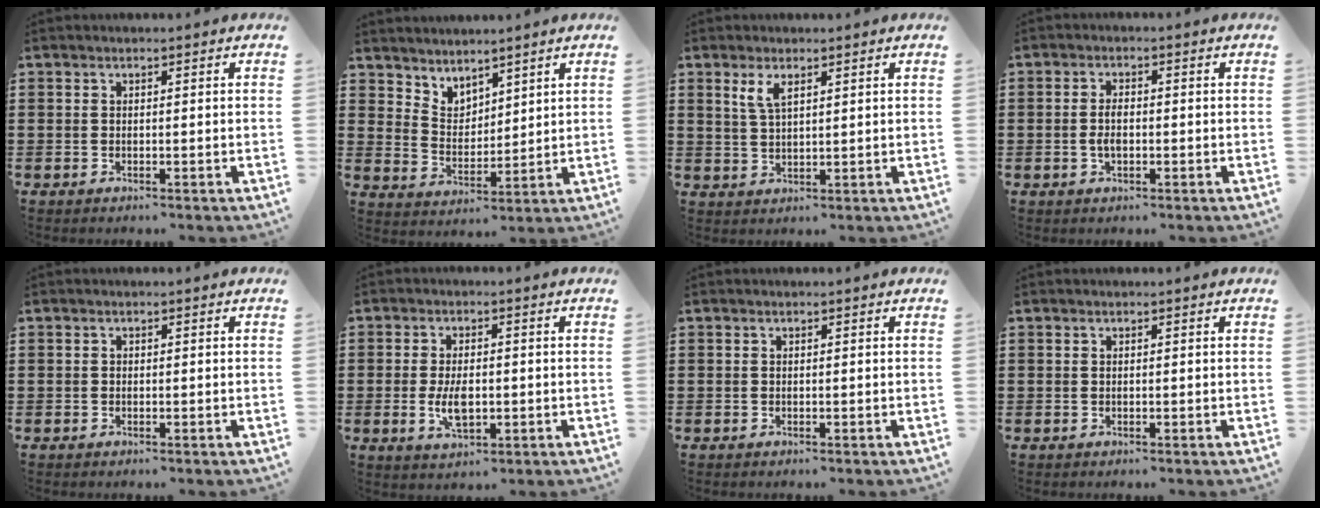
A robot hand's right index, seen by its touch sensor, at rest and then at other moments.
{"total": 4.1, "force": [3.8, 1.4, -0.5], "torque": [-0.007, -0.014, 0.073]}
{"total": 3.2, "force": [1.7, 1.1, 2.5], "torque": [-0.054, 0.005, 0.029]}
{"total": 2.9, "force": [-0.4, 1.4, 2.5], "torque": [-0.054, 0.000, -0.010]}
{"total": 0.0}
{"total": 5.0, "force": [-0.7, 2.6, 4.3], "torque": [-0.095, -0.003, -0.016]}
{"total": 0.0}
{"total": 0.0}